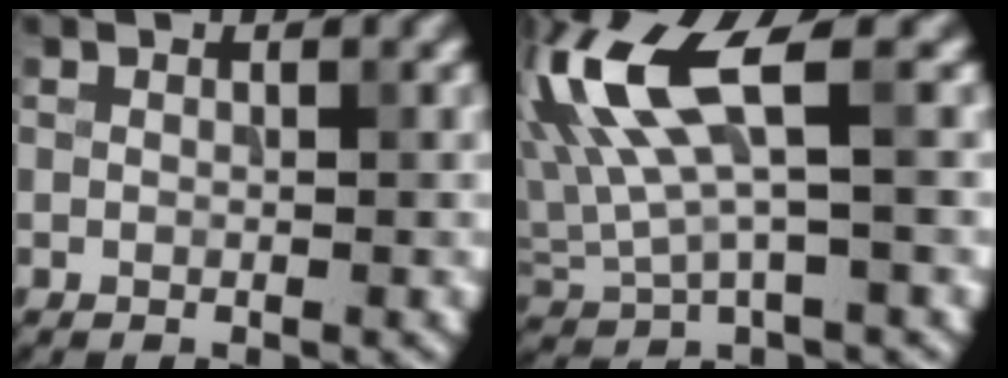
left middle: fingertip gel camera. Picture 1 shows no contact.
{"total": 8.8, "force": [2.5, 2.8, 7.9], "torque": [-0.180, 0.012, 0.046]}